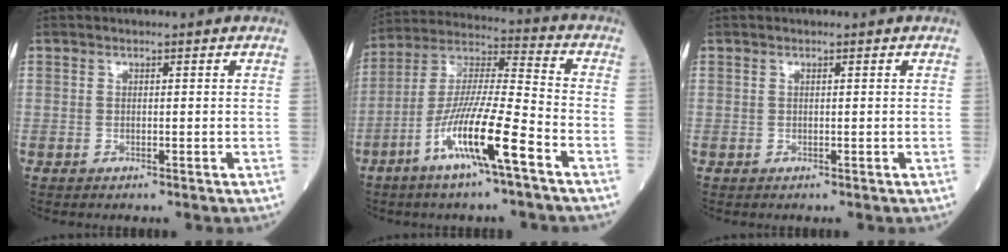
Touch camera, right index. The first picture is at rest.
{"total": 13.7, "force": [-6.8, 0.4, 11.9], "torque": [-0.236, -0.008, -0.131]}
{"total": 0.0}